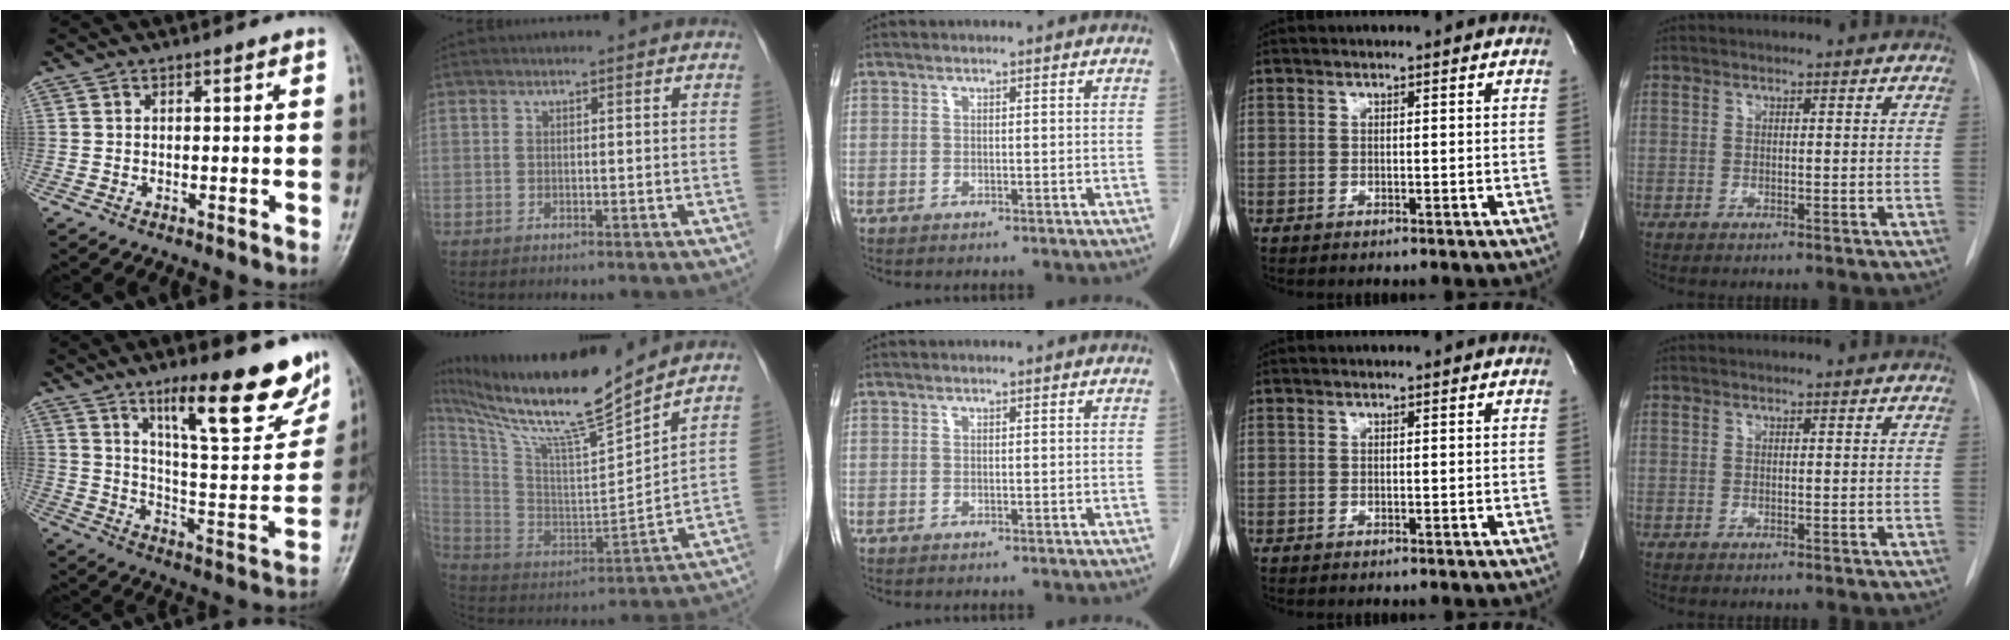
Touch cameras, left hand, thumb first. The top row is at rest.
{"thumb": {"total": 20.8, "force": [13.1, 5.3, 15.3], "torque": [-0.177, -0.073, 0.204]}, "index": {"total": 17.6, "force": [15.2, -0.6, 8.8], "torque": [-0.172, -0.017, 0.275]}}